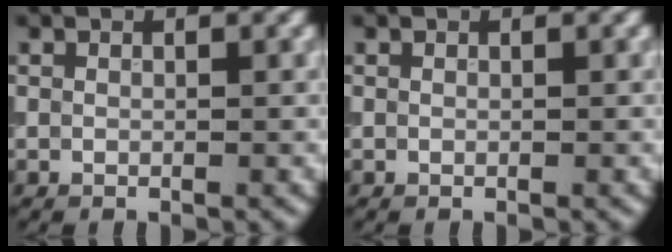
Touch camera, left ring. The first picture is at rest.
{"total": 0.0}